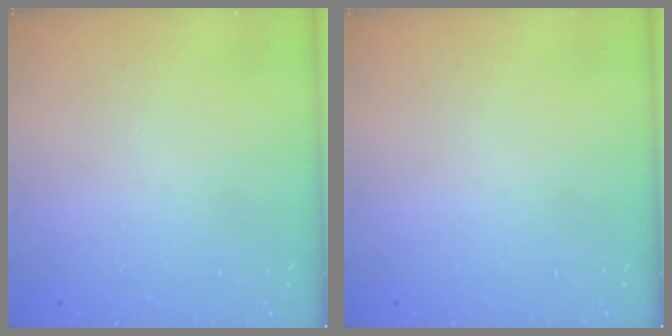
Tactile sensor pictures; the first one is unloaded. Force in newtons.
{"total": 0.0}